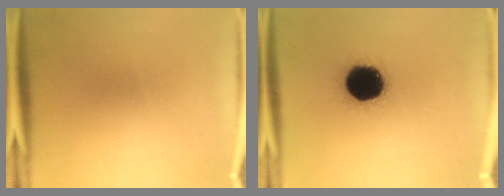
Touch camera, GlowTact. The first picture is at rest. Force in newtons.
{"total": 18.3}